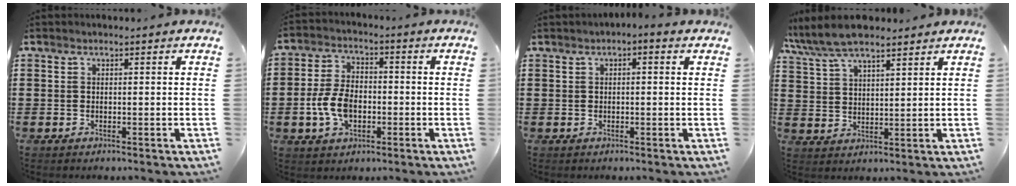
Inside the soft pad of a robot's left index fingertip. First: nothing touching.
{"total": 7.2, "force": [-1.9, 4.7, 5.1], "torque": [-0.126, 0.003, -0.042]}
{"total": 0.9, "force": [-0.2, 0.3, 0.8], "torque": [-0.015, -0.001, -0.004]}
{"total": 7.0, "force": [6.0, 1.8, 3.1], "torque": [-0.079, -0.011, 0.110]}